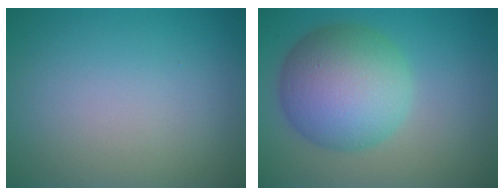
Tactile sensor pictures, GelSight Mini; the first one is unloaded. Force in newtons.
{"total": 8.7, "press": 8.7, "slide": 0.2}